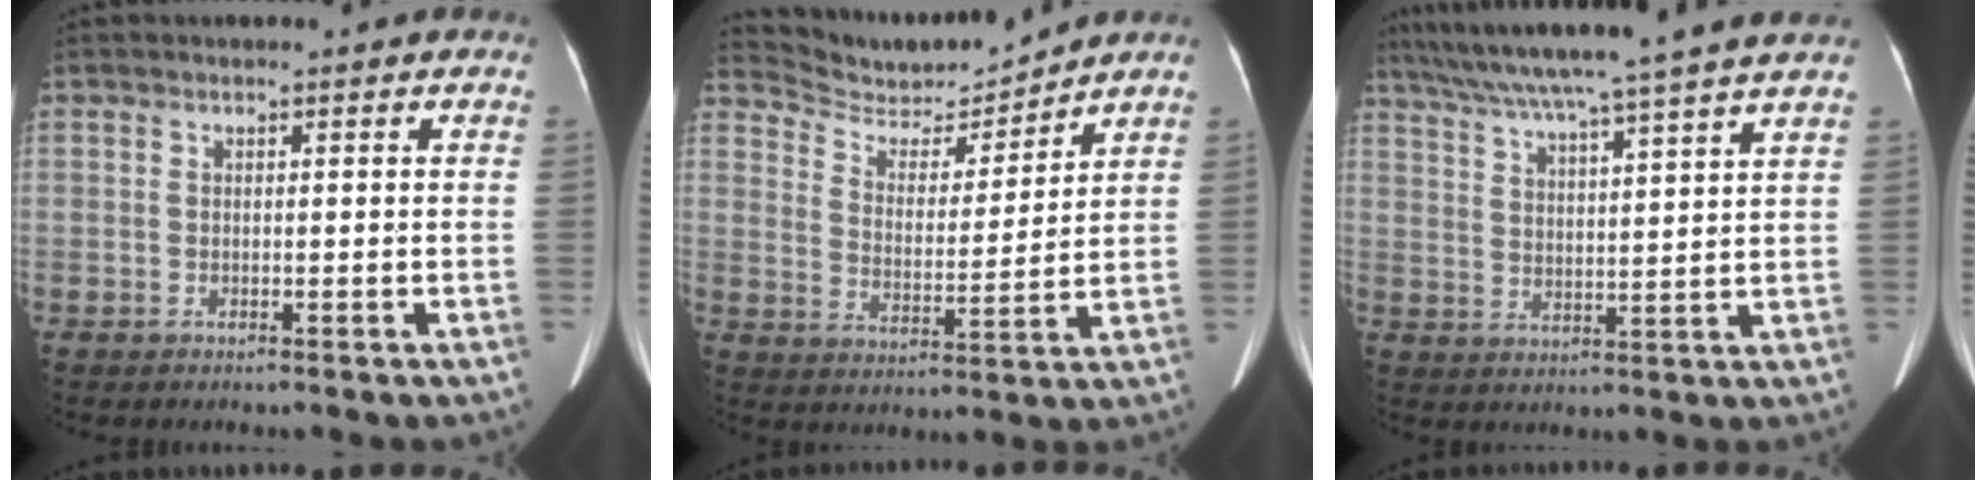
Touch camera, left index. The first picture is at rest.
{"total": 9.6, "force": [9.6, 1.1, 0.4], "torque": [-0.019, -0.005, 0.173]}
{"total": 17.6, "force": [15.0, -2.1, 9.0], "torque": [-0.159, 0.004, 0.213]}